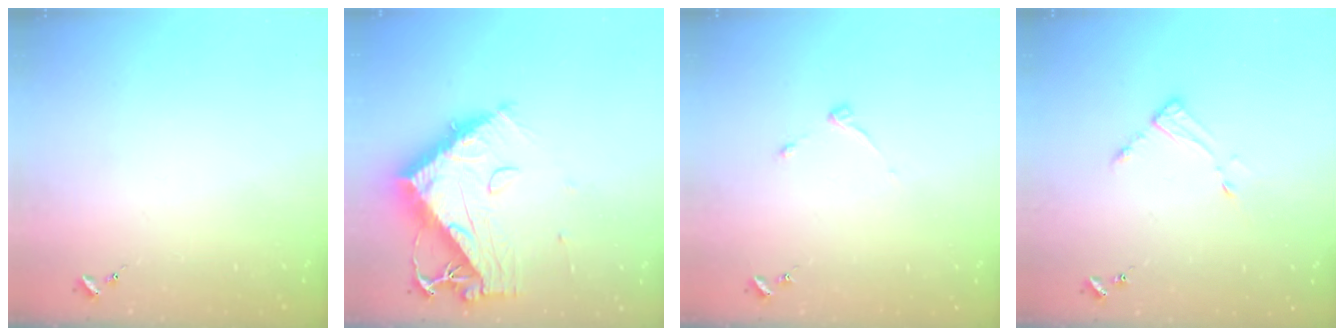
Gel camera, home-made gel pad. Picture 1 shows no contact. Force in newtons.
{"total": 13.9, "press": 13.8, "slide": 1.3}
{"total": 3.7, "press": 3.6, "slide": 0.6}
{"total": 3.5, "press": 3.5, "slide": 0.4}